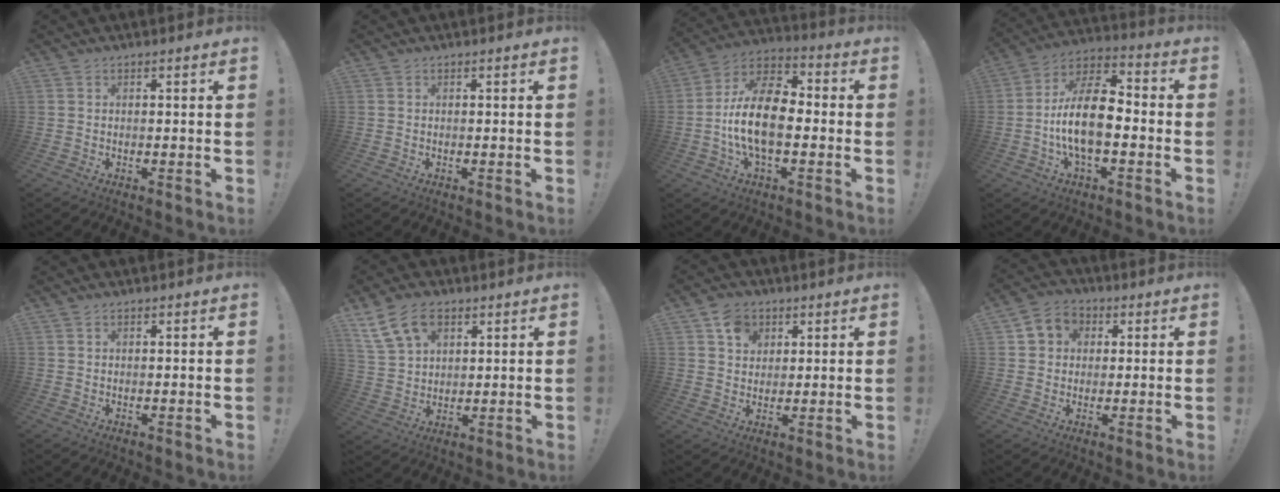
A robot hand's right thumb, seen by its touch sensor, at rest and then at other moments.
{"total": 0.0}
{"total": 16.8, "force": [-2.8, 9.0, 13.9], "torque": [-0.264, 0.019, -0.048]}
{"total": 16.4, "force": [-3.3, 8.0, 13.9], "torque": [-0.255, 0.018, -0.056]}
{"total": 0.6, "force": [0.4, 0.3, 0.2], "torque": [-0.004, -0.001, 0.008]}
{"total": 12.7, "force": [6.7, 8.4, 6.7], "torque": [-0.119, -0.022, 0.134]}
{"total": 7.5, "force": [3.7, 6.1, 2.4], "torque": [-0.022, -0.016, 0.068]}
{"total": 7.2, "force": [2.0, 6.4, 2.6], "torque": [-0.045, 0.003, 0.044]}